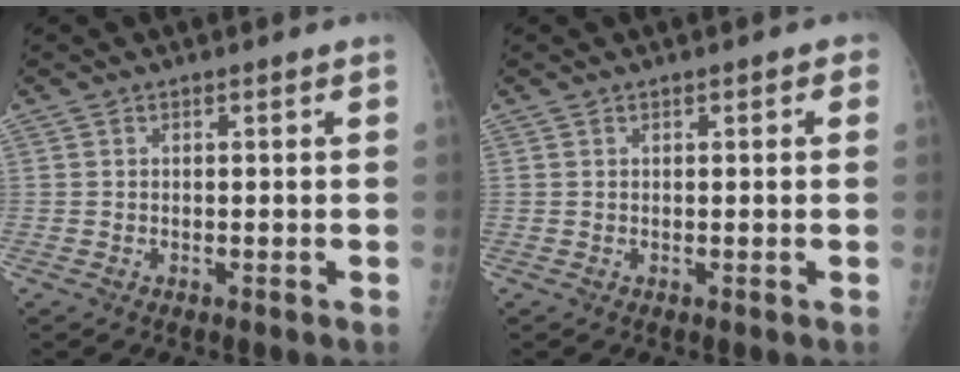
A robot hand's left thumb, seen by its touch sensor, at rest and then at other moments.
{"total": 1.2, "force": [0.5, 0.6, 0.9], "torque": [-0.006, 0.002, 0.005]}